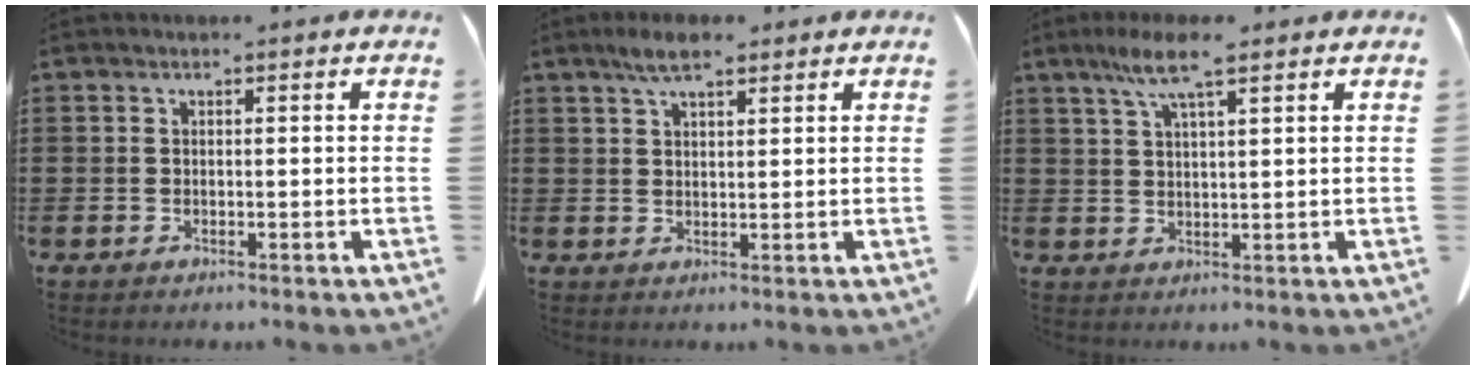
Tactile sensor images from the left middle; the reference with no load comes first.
{"total": 4.2, "force": [2.9, 1.2, 2.8], "torque": [-0.060, 0.006, 0.052]}
{"total": 6.4, "force": [4.0, 0.7, 5.0], "torque": [-0.105, 0.004, 0.070]}